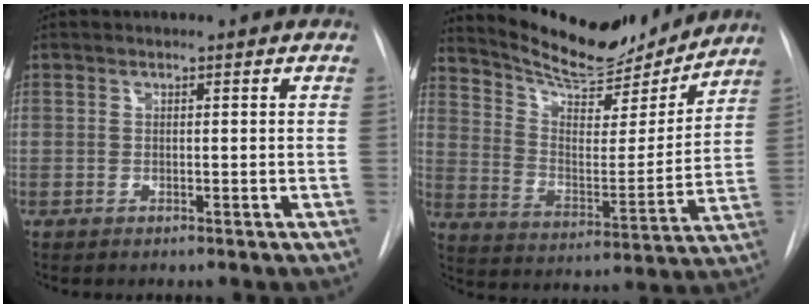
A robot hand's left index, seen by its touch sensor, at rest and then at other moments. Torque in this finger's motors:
{"motor_torque": [1.01, -1.13, 0.23, 0.09]}